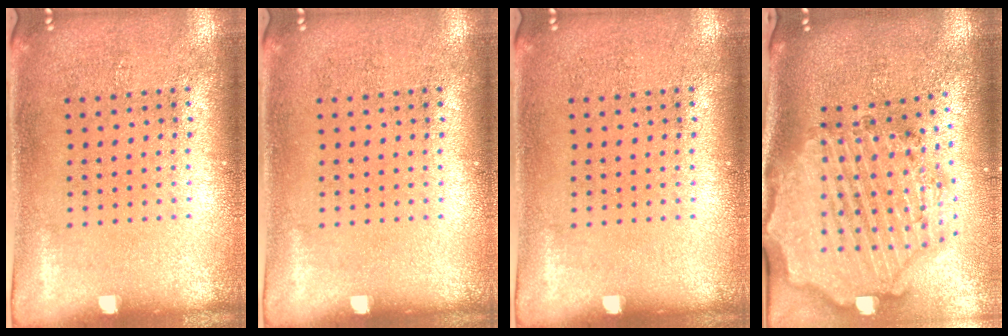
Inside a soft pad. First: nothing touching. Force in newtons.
{"total": 0.0}
{"total": 0.0}
{"total": 3.8, "press": 3.1, "slide": 2.2}